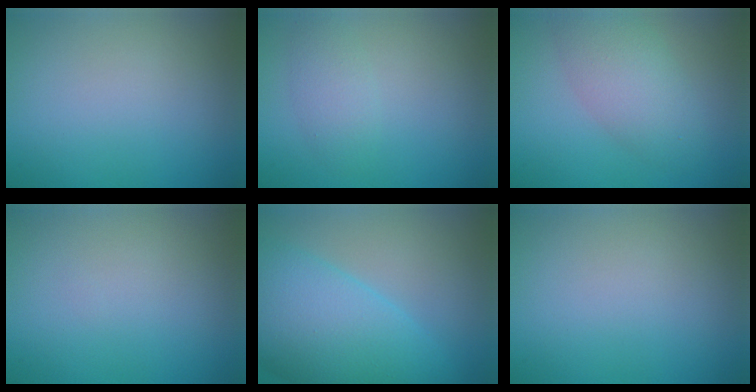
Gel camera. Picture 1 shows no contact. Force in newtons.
{"total": 2.0, "press": 2.0, "slide": 0.1}
{"total": 4.2, "press": 4.2, "slide": 0.1}
{"total": 0.0}
{"total": 10.1, "press": 10.1, "slide": 0.3}
{"total": 0.0}